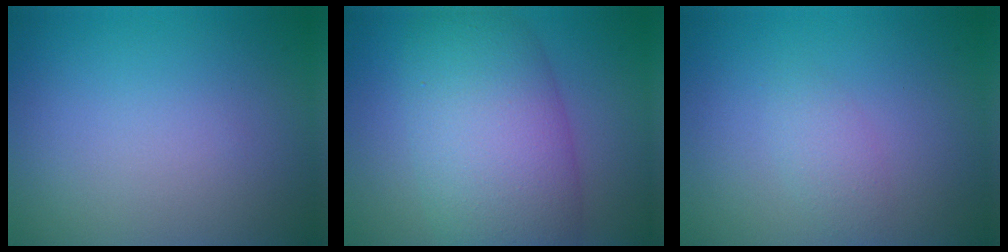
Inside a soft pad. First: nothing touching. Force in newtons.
{"total": 10.2, "press": 10.2, "slide": 0.6}
{"total": 1.6, "press": 1.6, "slide": 0.0}